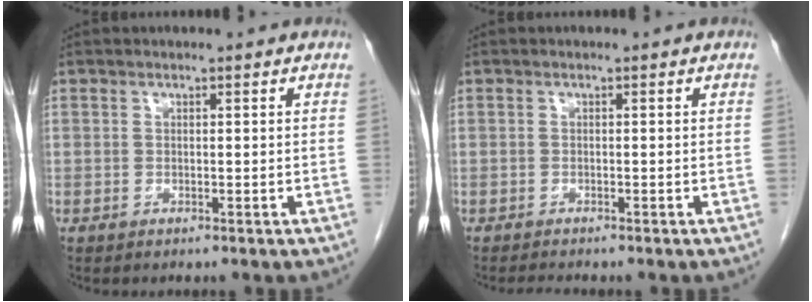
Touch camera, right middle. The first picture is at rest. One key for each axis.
{"total": 1.2, "fx": -1.2, "fy": -0.2, "fz": 0.3, "tx": -0.015, "ty": -0.008, "tz": -0.019}